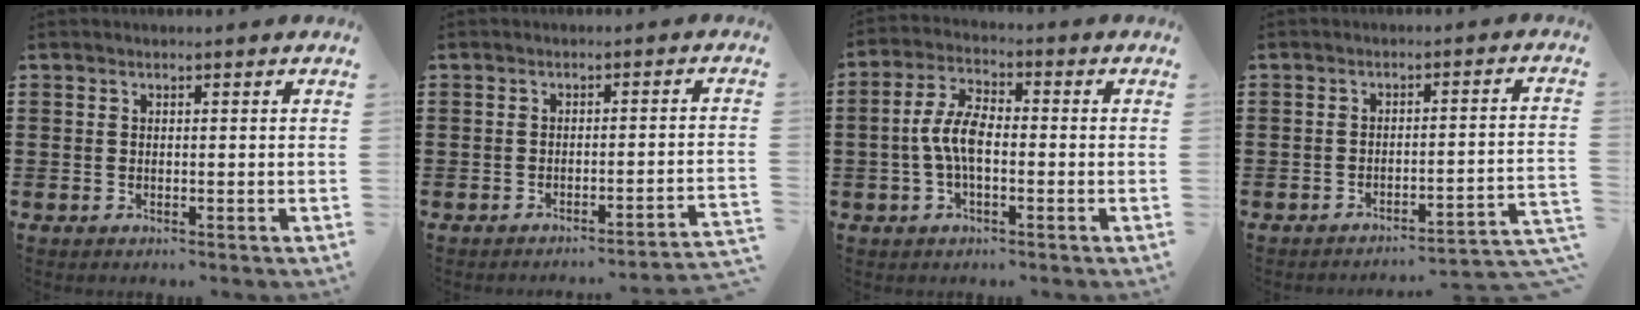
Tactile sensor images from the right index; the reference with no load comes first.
{"total": 2.4, "force": [-2.1, -0.5, 1.0], "torque": [-0.019, -0.007, -0.044]}
{"total": 6.3, "force": [-1.0, 2.8, 5.5], "torque": [-0.126, 0.000, -0.025]}
{"total": 3.1, "force": [-2.8, -0.5, 1.2], "torque": [-0.026, -0.014, -0.061]}